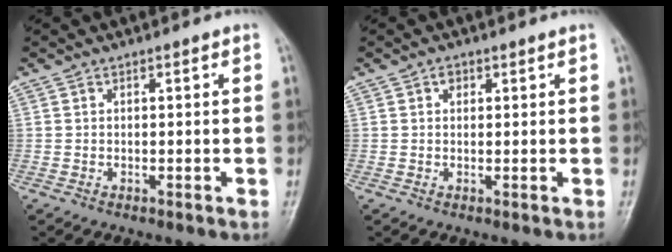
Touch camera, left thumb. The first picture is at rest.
{"total": 1.4, "force": [0.7, 0.9, 0.7], "torque": [-0.001, -0.001, 0.008]}